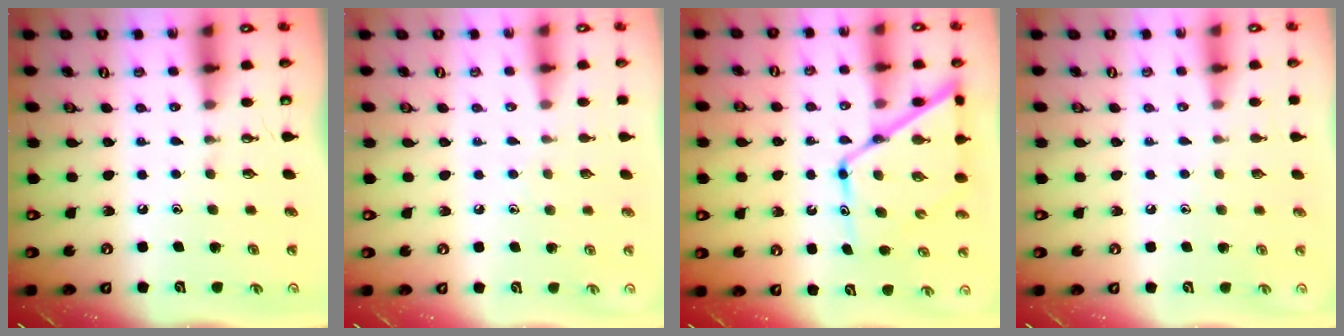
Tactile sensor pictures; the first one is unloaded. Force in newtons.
{"total": 4.4, "press": 4.4, "slide": 0.5}
{"total": 15.6, "press": 15.5, "slide": 1.2}
{"total": 3.0, "press": 2.9, "slide": 0.3}